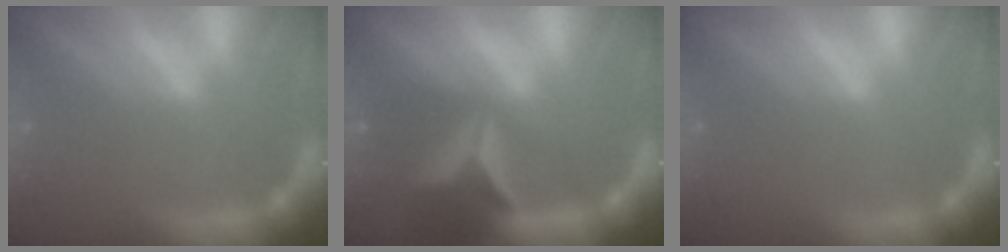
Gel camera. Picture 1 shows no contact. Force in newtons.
{"total": 7.4}
{"total": 0.0}